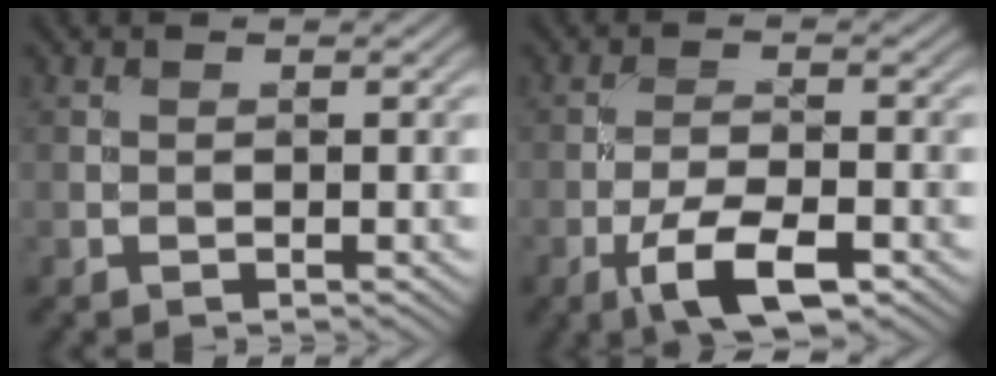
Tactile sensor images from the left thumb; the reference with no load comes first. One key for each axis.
{"total": 6.8, "fx": -3.7, "fy": 2.3, "fz": 5.3, "tx": -0.100, "ty": 0.004, "tz": -0.072}